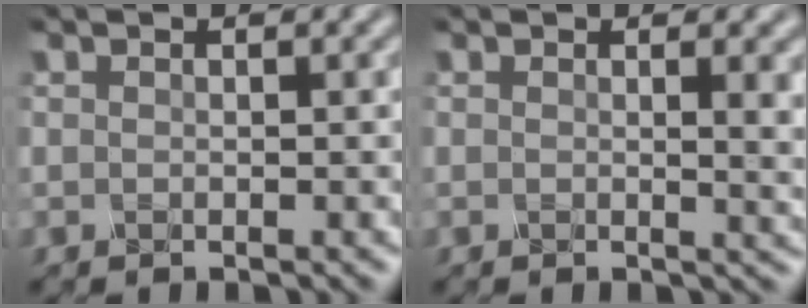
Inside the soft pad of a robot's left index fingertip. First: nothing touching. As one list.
[{"total": 2.1, "force": [0.7, 0.6, 1.9], "torque": [-0.022, -0.006, 0.012]}]